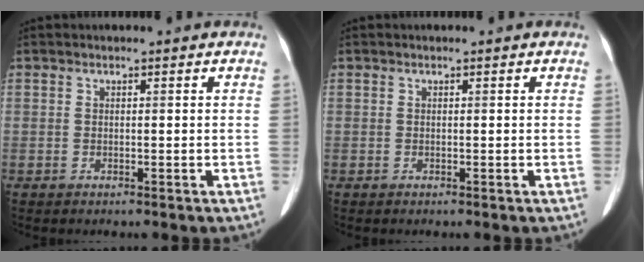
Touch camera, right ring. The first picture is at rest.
{"total": 0.0}